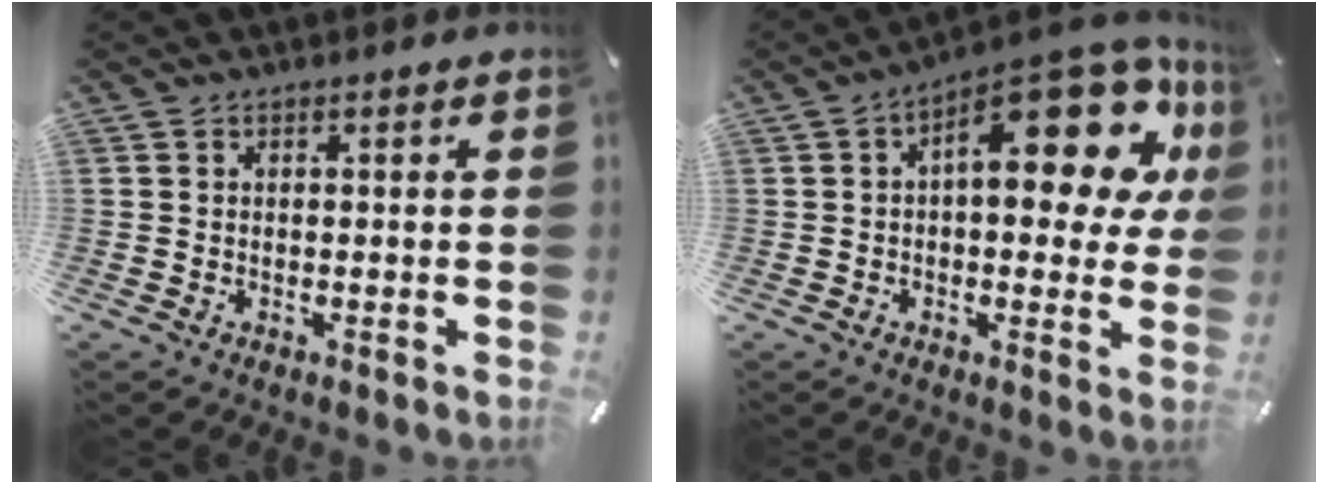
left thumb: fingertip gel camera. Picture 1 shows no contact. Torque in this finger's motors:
{"motor_torque": [0.73, 0.73, 0.62, -0.13, 0.16]}